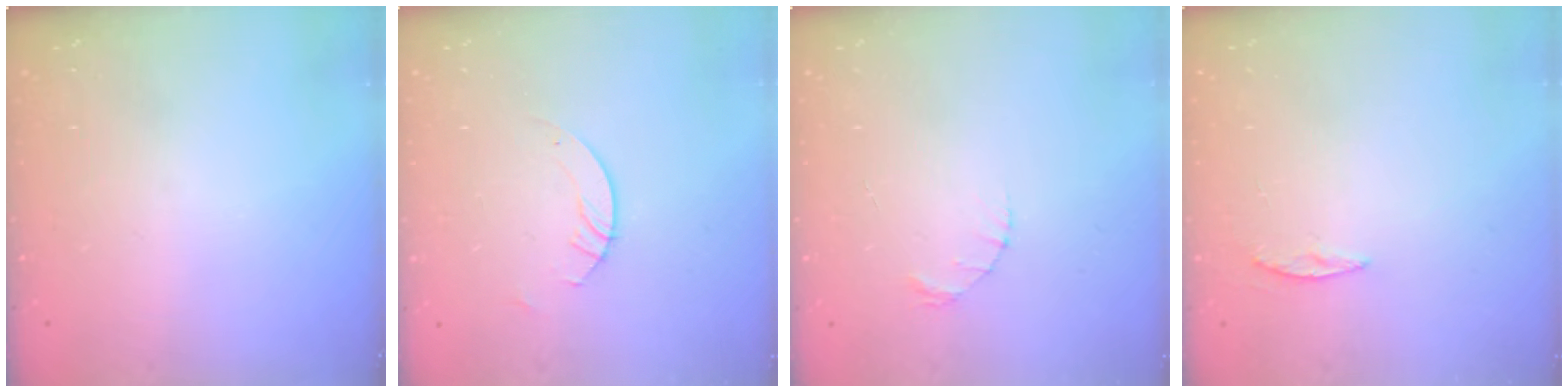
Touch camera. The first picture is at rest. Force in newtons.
{"total": 3.0, "press": 3.0, "slide": 0.3}
{"total": 1.4, "press": 1.4, "slide": 0.2}
{"total": 3.5, "press": 3.5, "slide": 0.4}